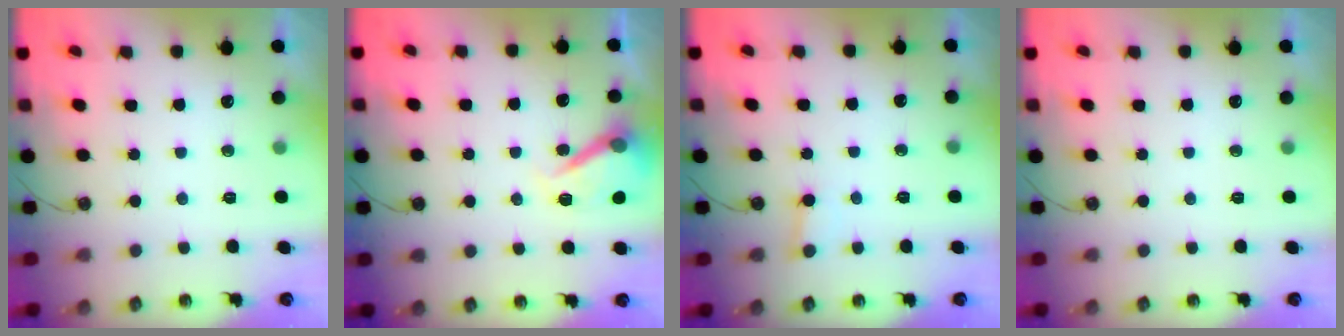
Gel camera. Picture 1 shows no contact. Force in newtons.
{"total": 12.6, "press": 12.5, "slide": 1.4}
{"total": 2.7, "press": 2.7, "slide": 0.2}
{"total": 0.0}